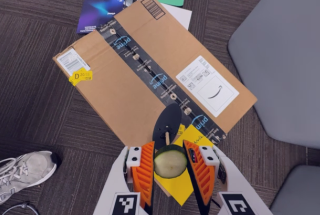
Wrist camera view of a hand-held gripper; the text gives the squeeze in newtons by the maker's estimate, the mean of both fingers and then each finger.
{"total": 8.9, "left": 8.9, "right": 8.8}